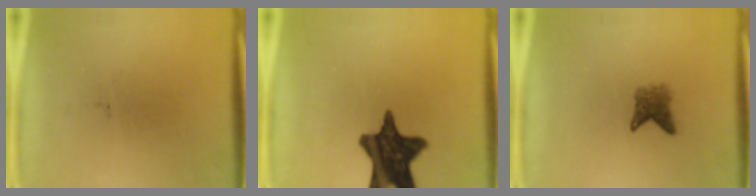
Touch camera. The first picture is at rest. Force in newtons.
{"total": 13.8}
{"total": 2.8}